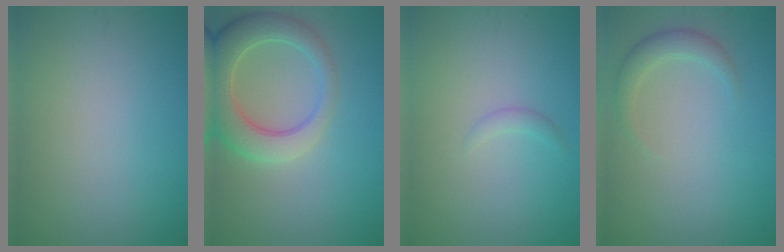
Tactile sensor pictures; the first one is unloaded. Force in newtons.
{"total": 6.4, "press": 6.3, "slide": 0.8}
{"total": 0.8, "press": 0.8, "slide": 0.1}
{"total": 2.0, "press": 2.0, "slide": 0.2}